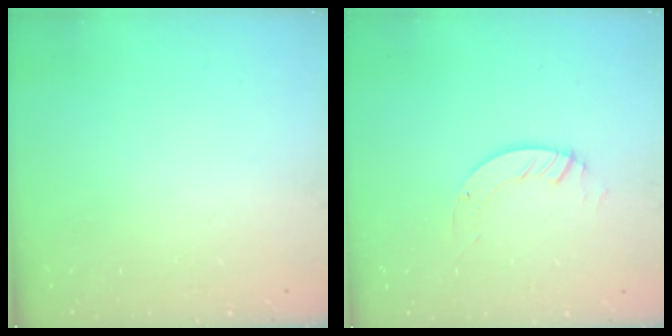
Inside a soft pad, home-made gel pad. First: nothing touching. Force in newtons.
{"total": 3.8, "press": 3.8, "slide": 0.4}